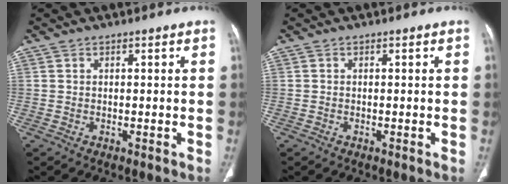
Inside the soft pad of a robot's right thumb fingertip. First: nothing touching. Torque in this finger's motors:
{"motor_torque": [0.53, 0.51, -0.02, -0.09, 0.02]}